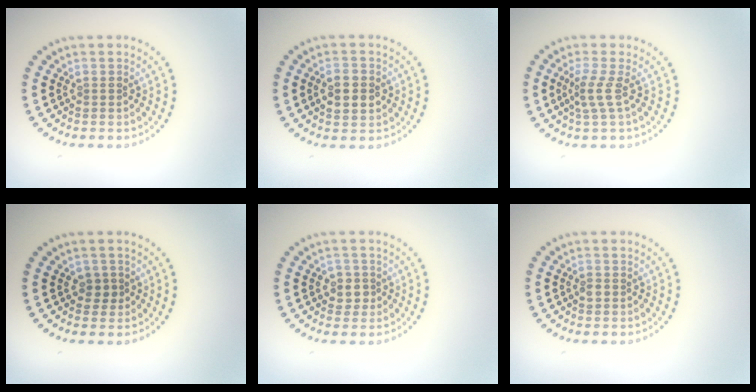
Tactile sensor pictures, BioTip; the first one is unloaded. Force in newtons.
{"total": 2.9, "press": 2.9, "slide": 0.1}
{"total": 2.1, "press": 1.4, "slide": 1.5}
{"total": 1.2, "press": 1.1, "slide": 0.6}
{"total": 1.6, "press": 1.4, "slide": 0.8}
{"total": 0.7, "press": 0.6, "slide": 0.4}